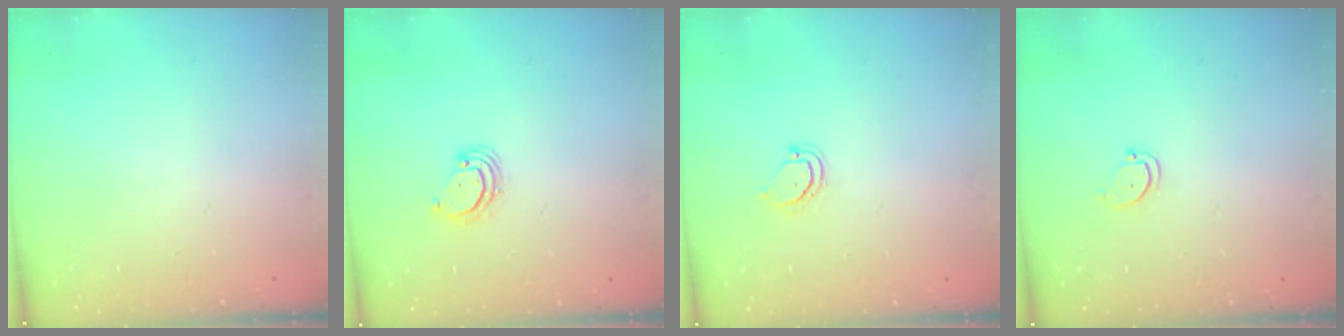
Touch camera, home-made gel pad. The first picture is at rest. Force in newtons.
{"total": 3.4, "press": 3.4, "slide": 0.1}
{"total": 3.1, "press": 3.1, "slide": 0.4}
{"total": 2.9, "press": 2.9, "slide": 0.2}